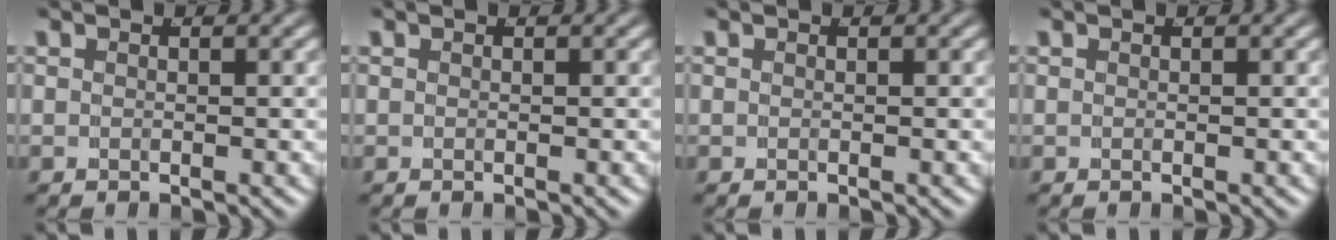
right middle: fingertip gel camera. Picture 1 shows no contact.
{"total": 0.0}
{"total": 0.0}
{"total": 0.0}